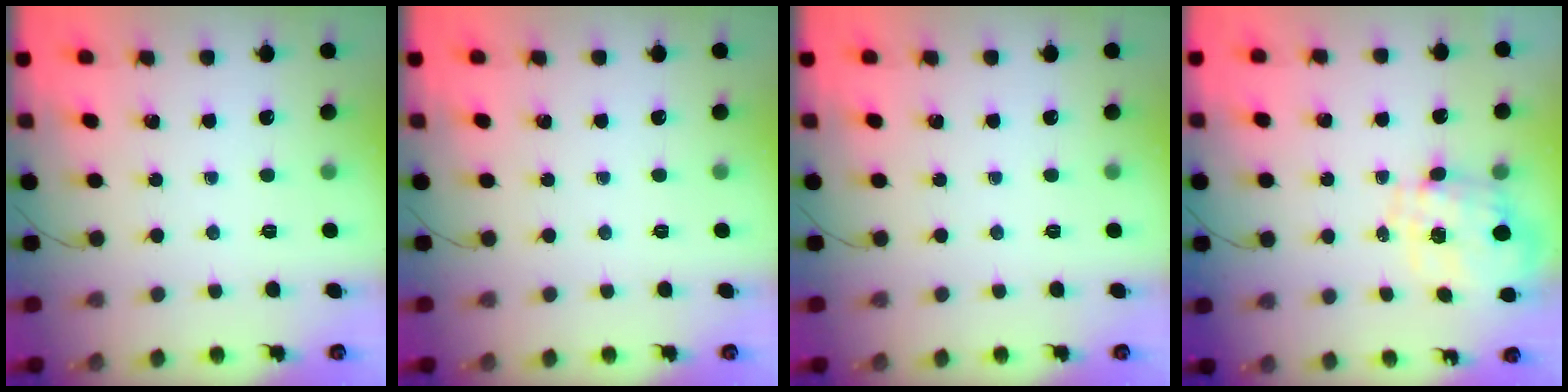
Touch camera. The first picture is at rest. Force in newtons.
{"total": 0.0}
{"total": 0.0}
{"total": 1.5, "press": 1.5, "slide": 0.4}